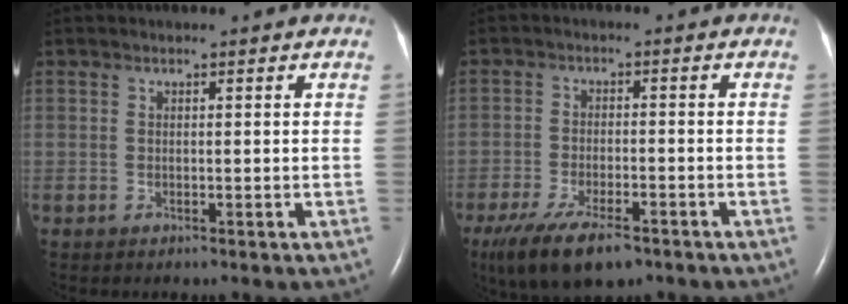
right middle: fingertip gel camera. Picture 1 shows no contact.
{"total": 10.5, "force": [-7.2, 3.5, 6.8], "torque": [-0.125, -0.016, -0.118]}